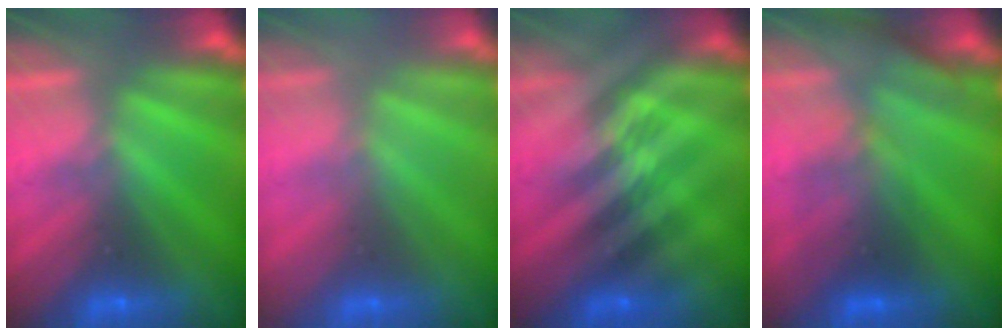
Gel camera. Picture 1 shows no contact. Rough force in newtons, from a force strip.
{"total": 2.9}
{"total": 2.4}
{"total": 2.8}